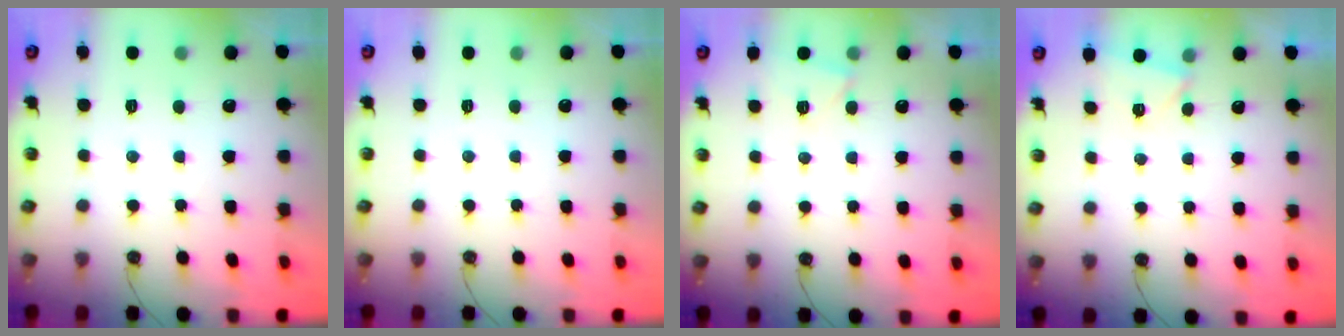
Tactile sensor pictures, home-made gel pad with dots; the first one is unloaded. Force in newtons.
{"total": 0.0}
{"total": 4.4, "press": 2.0, "slide": 4.0}
{"total": 2.8, "press": 1.9, "slide": 2.1}